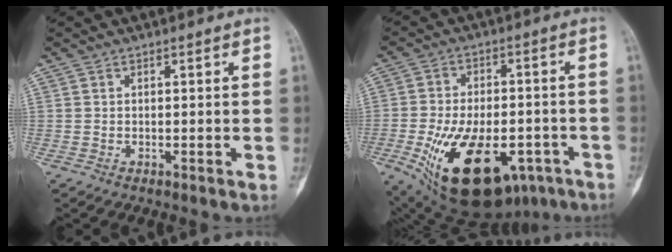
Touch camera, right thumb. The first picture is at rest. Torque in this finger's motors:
{"motor_torque": [2.43, 1.99, 2.17, -0.60, 0.55]}